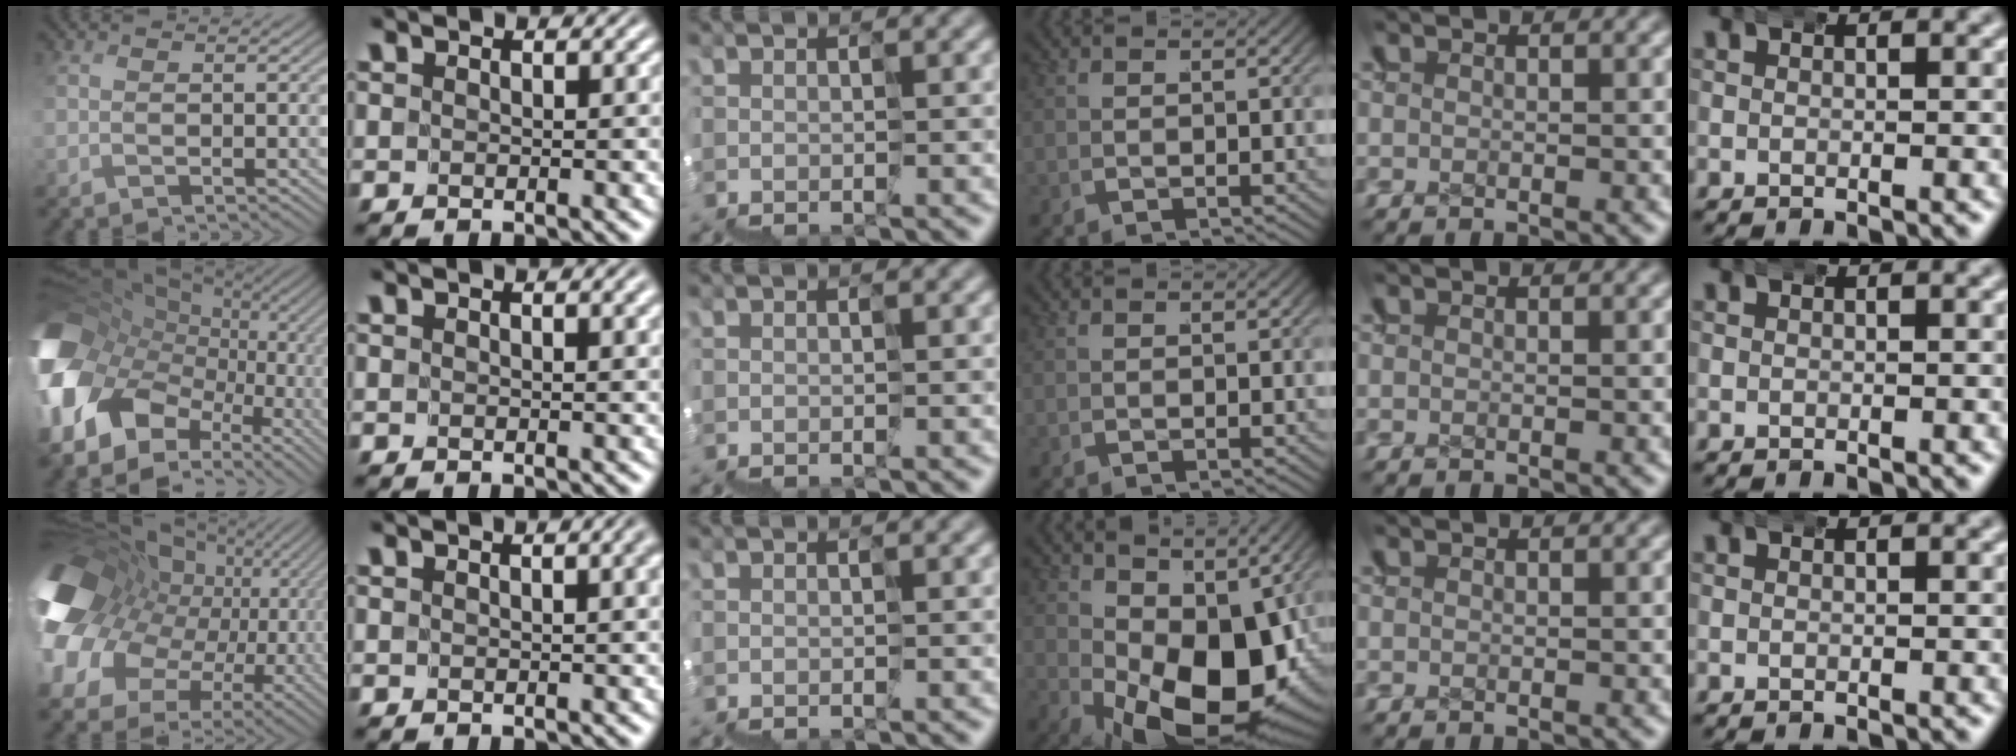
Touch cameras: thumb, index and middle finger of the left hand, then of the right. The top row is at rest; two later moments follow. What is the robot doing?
{"motion": "wrap", "object": "ethernet cable"}